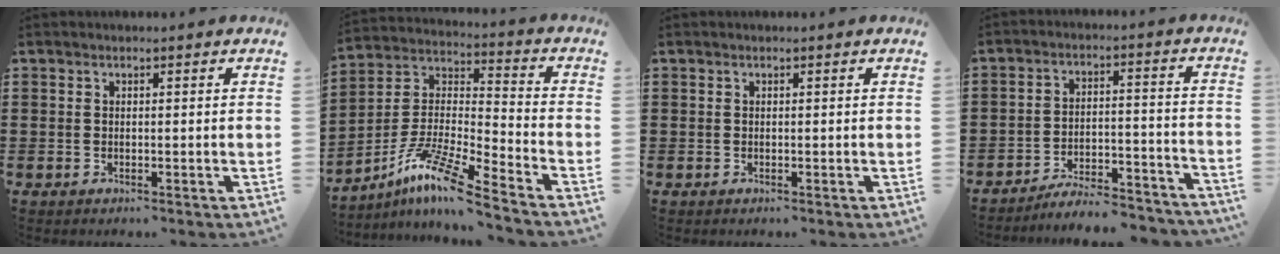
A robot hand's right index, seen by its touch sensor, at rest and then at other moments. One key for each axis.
{"total": 10.7, "fx": -8.5, "fy": -0.1, "fz": 6.4, "tx": -0.135, "ty": -0.005, "tz": -0.175}
{"total": 0.0}
{"total": 6.2, "fx": -5.9, "fy": 0.5, "fz": 1.8, "tx": -0.033, "ty": 0.003, "tz": -0.116}